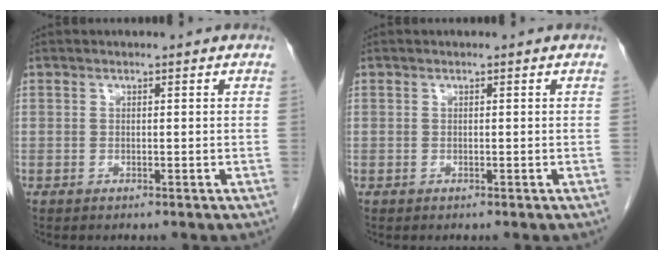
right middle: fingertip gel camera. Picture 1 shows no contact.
{"total": 0.0}